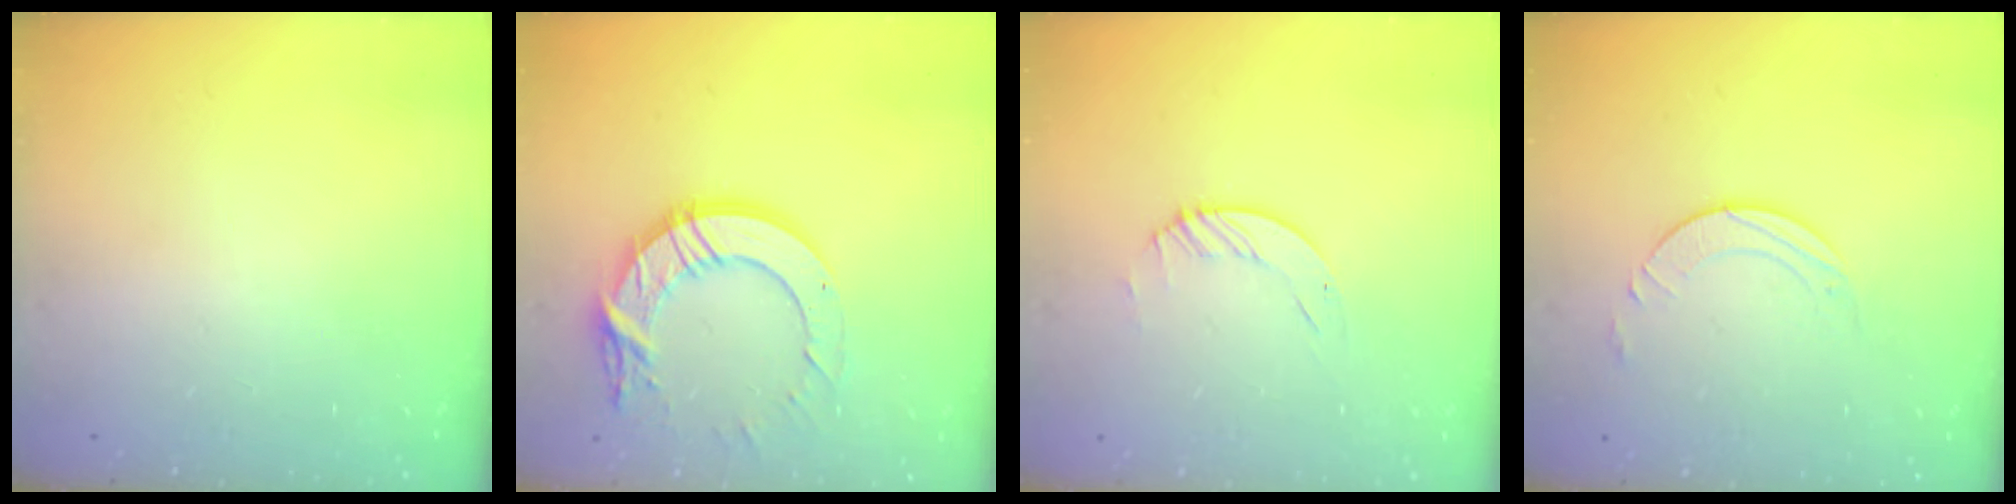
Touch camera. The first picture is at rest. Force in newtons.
{"total": 15.4, "press": 15.3, "slide": 1.3}
{"total": 1.2, "press": 1.2, "slide": 0.2}
{"total": 2.7, "press": 2.7, "slide": 0.2}